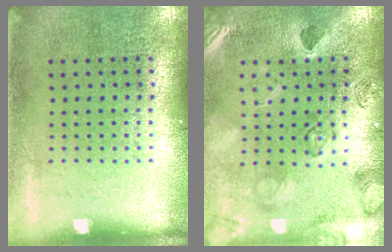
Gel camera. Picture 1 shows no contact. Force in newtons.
{"total": 2.5, "press": 2.4, "slide": 0.5}